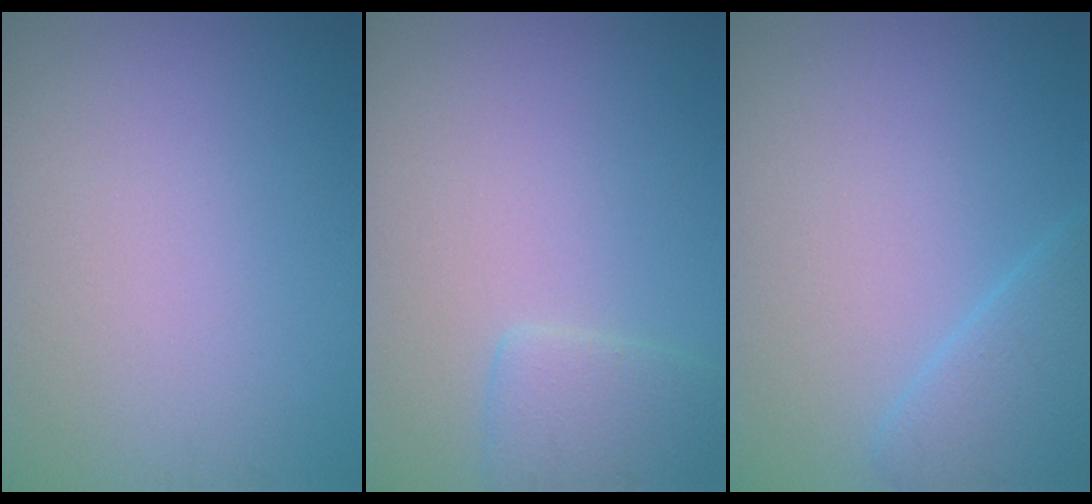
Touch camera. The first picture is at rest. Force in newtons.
{"total": 2.2, "press": 2.1, "slide": 0.2}
{"total": 3.0, "press": 3.0, "slide": 0.2}